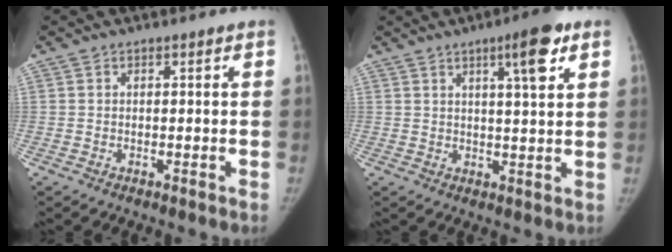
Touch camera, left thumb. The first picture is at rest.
{"total": 7.9, "force": [4.0, 1.4, 6.7], "torque": [-0.093, -0.017, 0.057]}